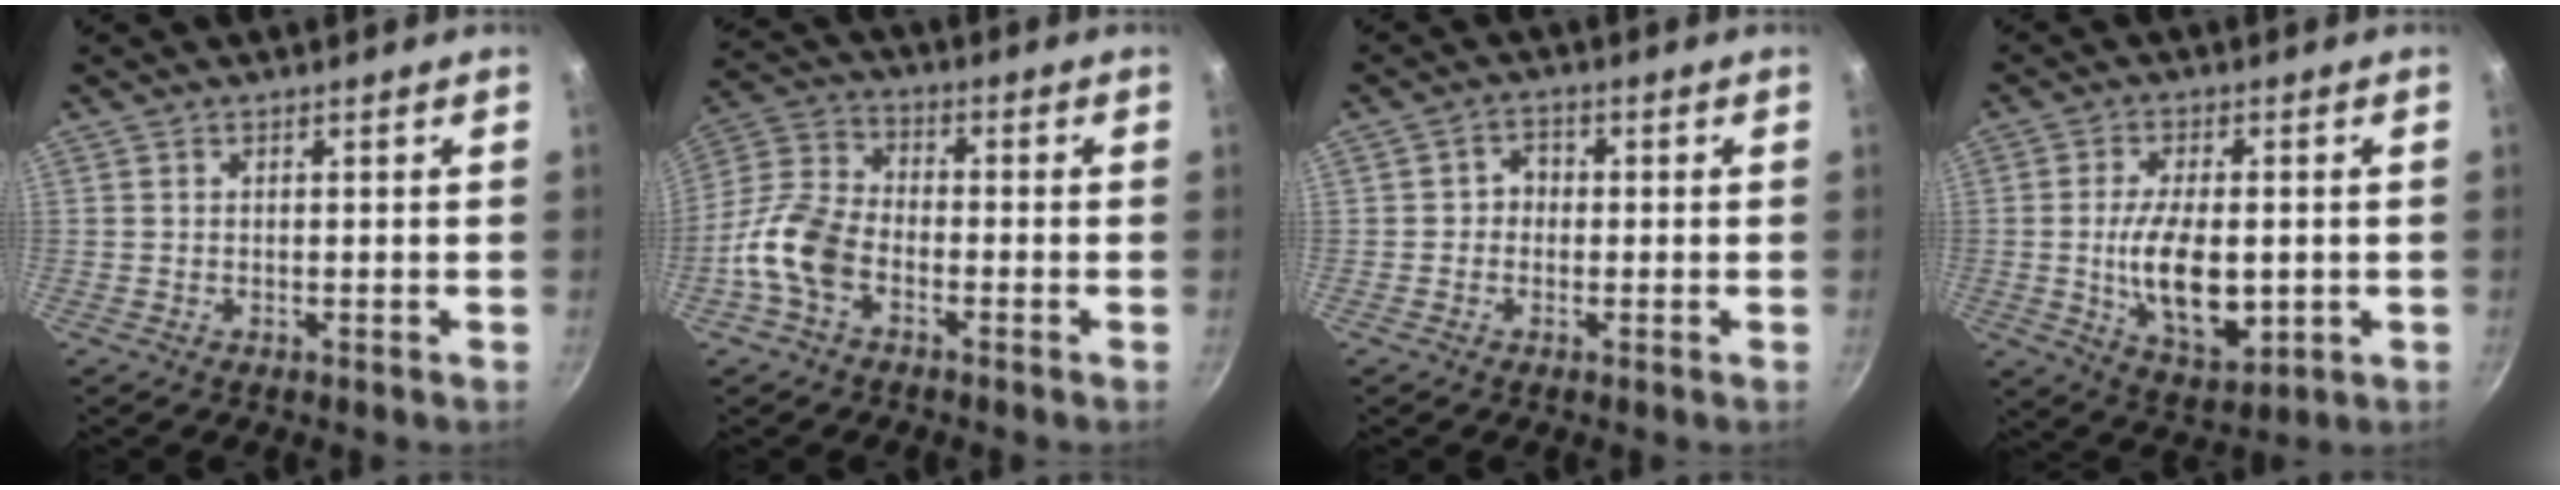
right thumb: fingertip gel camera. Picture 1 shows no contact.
{"total": 10.8, "force": [-4.5, 6.5, 7.3], "torque": [-0.143, 0.040, -0.105]}
{"total": 3.2, "force": [-0.4, 2.8, 1.4], "torque": [-0.001, 0.010, -0.013]}
{"total": 13.4, "force": [-1.2, 6.9, 11.4], "torque": [-0.188, -0.009, -0.012]}